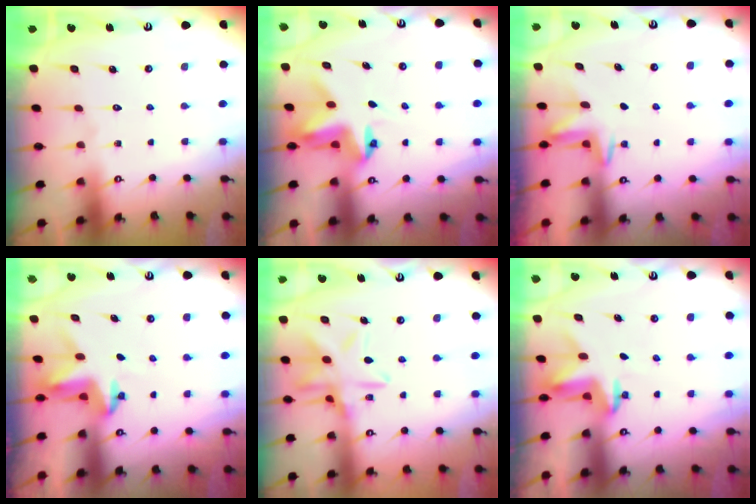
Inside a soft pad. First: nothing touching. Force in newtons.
{"total": 4.1, "press": 4.1, "slide": 0.2}
{"total": 2.7, "press": 2.7, "slide": 0.4}
{"total": 3.6, "press": 3.6, "slide": 0.3}
{"total": 13.4, "press": 13.3, "slide": 0.8}
{"total": 3.3, "press": 3.3, "slide": 0.2}